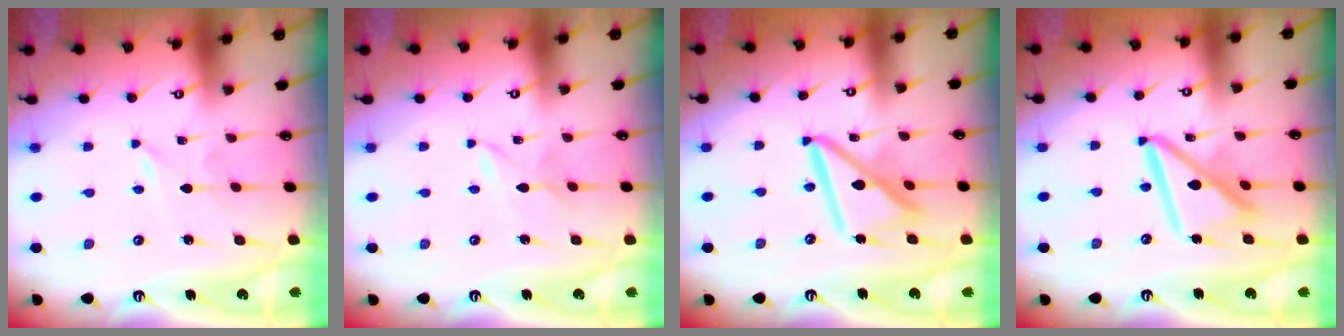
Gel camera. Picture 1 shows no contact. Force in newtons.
{"total": 1.6, "press": 1.6, "slide": 0.0}
{"total": 14.8, "press": 14.7, "slide": 1.5}
{"total": 14.8, "press": 14.7, "slide": 1.5}